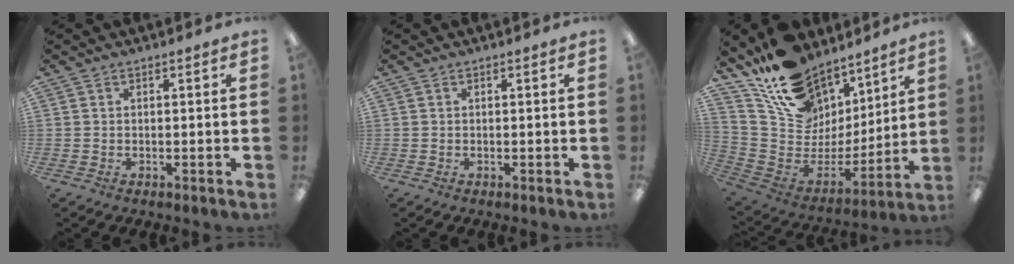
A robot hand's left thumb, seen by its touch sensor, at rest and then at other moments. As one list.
[{"total": 0.0}, {"total": 17.3, "force": [12.5, 10.8, 5.1], "torque": [-0.108, -0.102, 0.242]}]